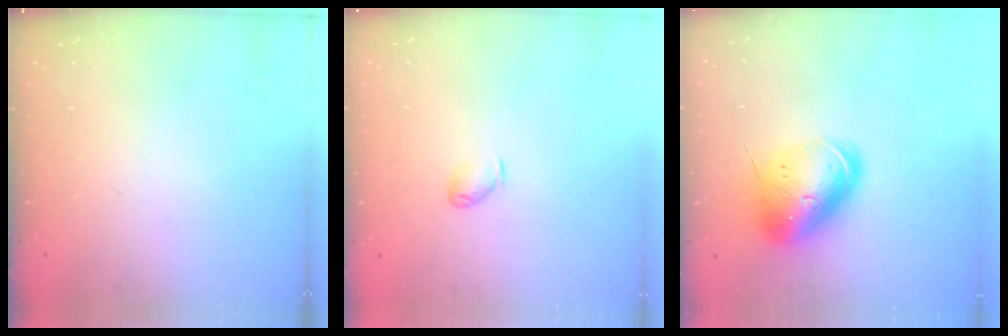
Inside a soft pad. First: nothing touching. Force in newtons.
{"total": 3.2, "press": 3.2, "slide": 0.6}
{"total": 15.1, "press": 14.9, "slide": 2.9}